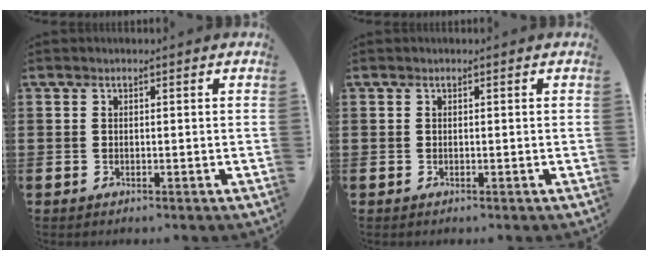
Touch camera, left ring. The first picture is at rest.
{"total": 0.0}